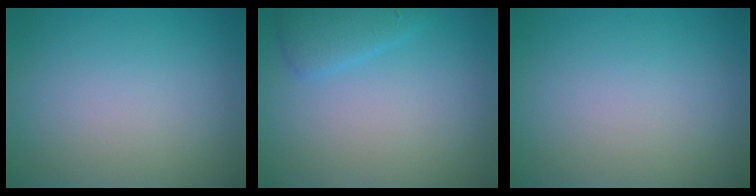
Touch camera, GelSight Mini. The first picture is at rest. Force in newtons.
{"total": 2.2, "press": 2.2, "slide": 0.2}
{"total": 0.0}